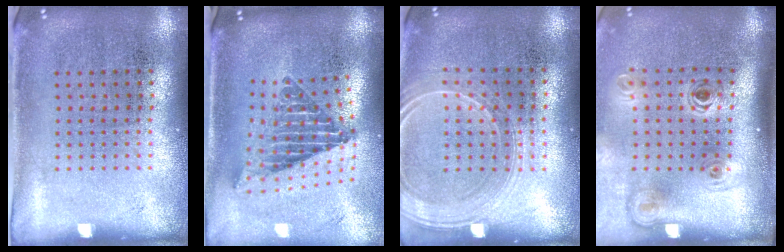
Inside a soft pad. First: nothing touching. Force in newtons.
{"total": 2.3, "press": 1.5, "slide": 1.7}
{"total": 1.8, "press": 1.7, "slide": 0.6}
{"total": 2.2, "press": 1.5, "slide": 1.6}